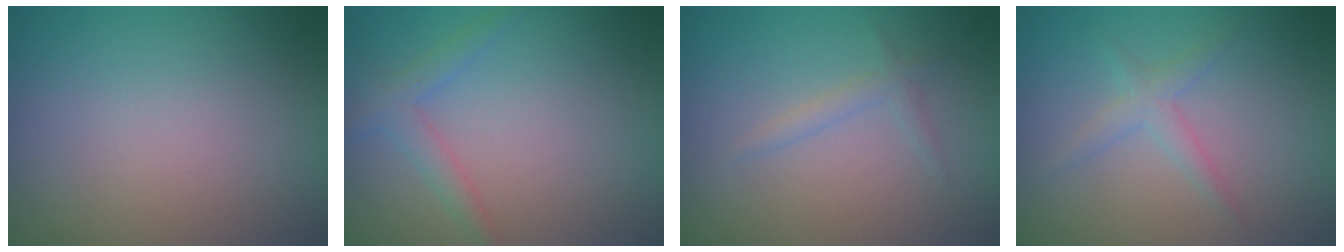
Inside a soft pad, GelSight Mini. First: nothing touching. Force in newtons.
{"total": 2.0, "press": 2.0, "slide": 0.1}
{"total": 1.1, "press": 1.1, "slide": 0.2}
{"total": 1.0, "press": 1.0, "slide": 0.1}